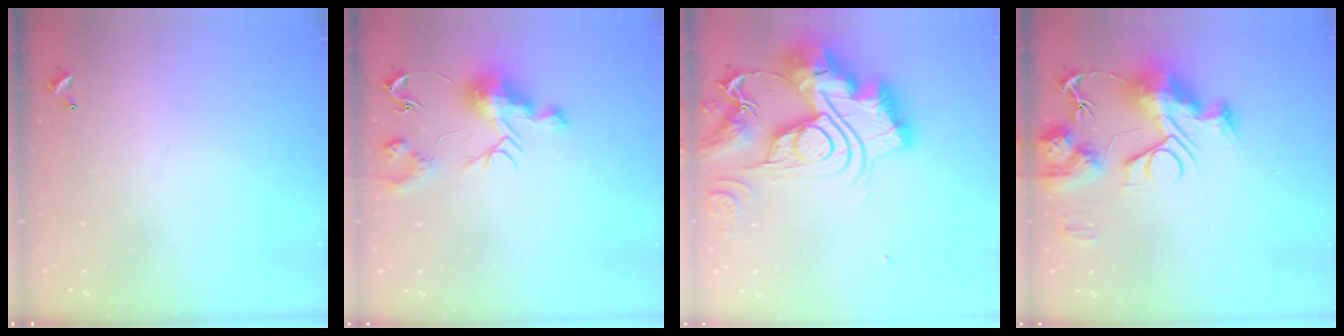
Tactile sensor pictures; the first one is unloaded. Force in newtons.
{"total": 10.0, "press": 10.0, "slide": 0.6}
{"total": 0.6, "press": 0.6, "slide": 0.0}
{"total": 14.8, "press": 14.7, "slide": 1.3}